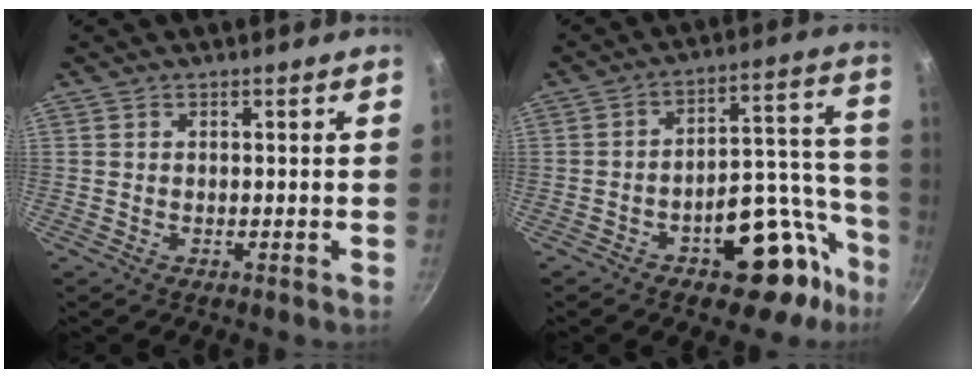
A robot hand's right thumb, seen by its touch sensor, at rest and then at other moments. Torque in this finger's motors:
{"motor_torque": [2.97, 2.04, 0.81, -1.20, 0.06]}